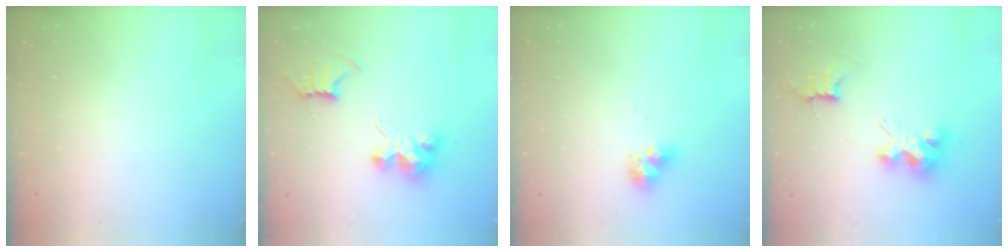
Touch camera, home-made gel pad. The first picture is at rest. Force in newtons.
{"total": 7.7, "press": 7.7, "slide": 0.3}
{"total": 7.7, "press": 7.7, "slide": 0.6}
{"total": 7.3, "press": 7.3, "slide": 0.6}